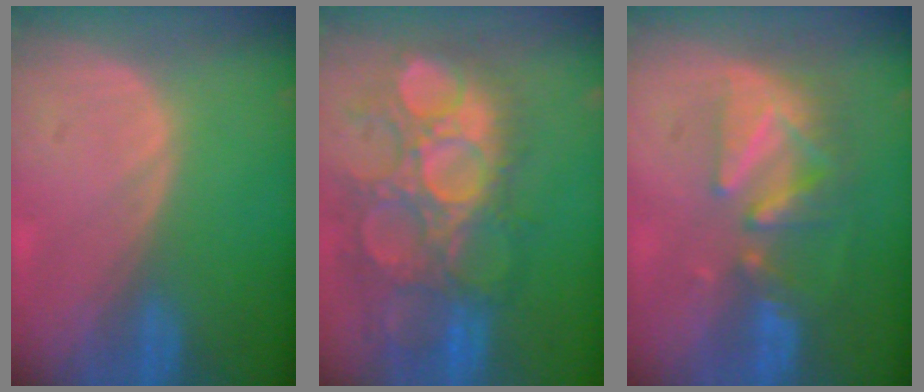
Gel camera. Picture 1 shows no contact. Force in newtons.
{"total": 13.3, "press": 12.2, "slide": 5.4}
{"total": 8.5, "press": 7.9, "slide": 3.2}